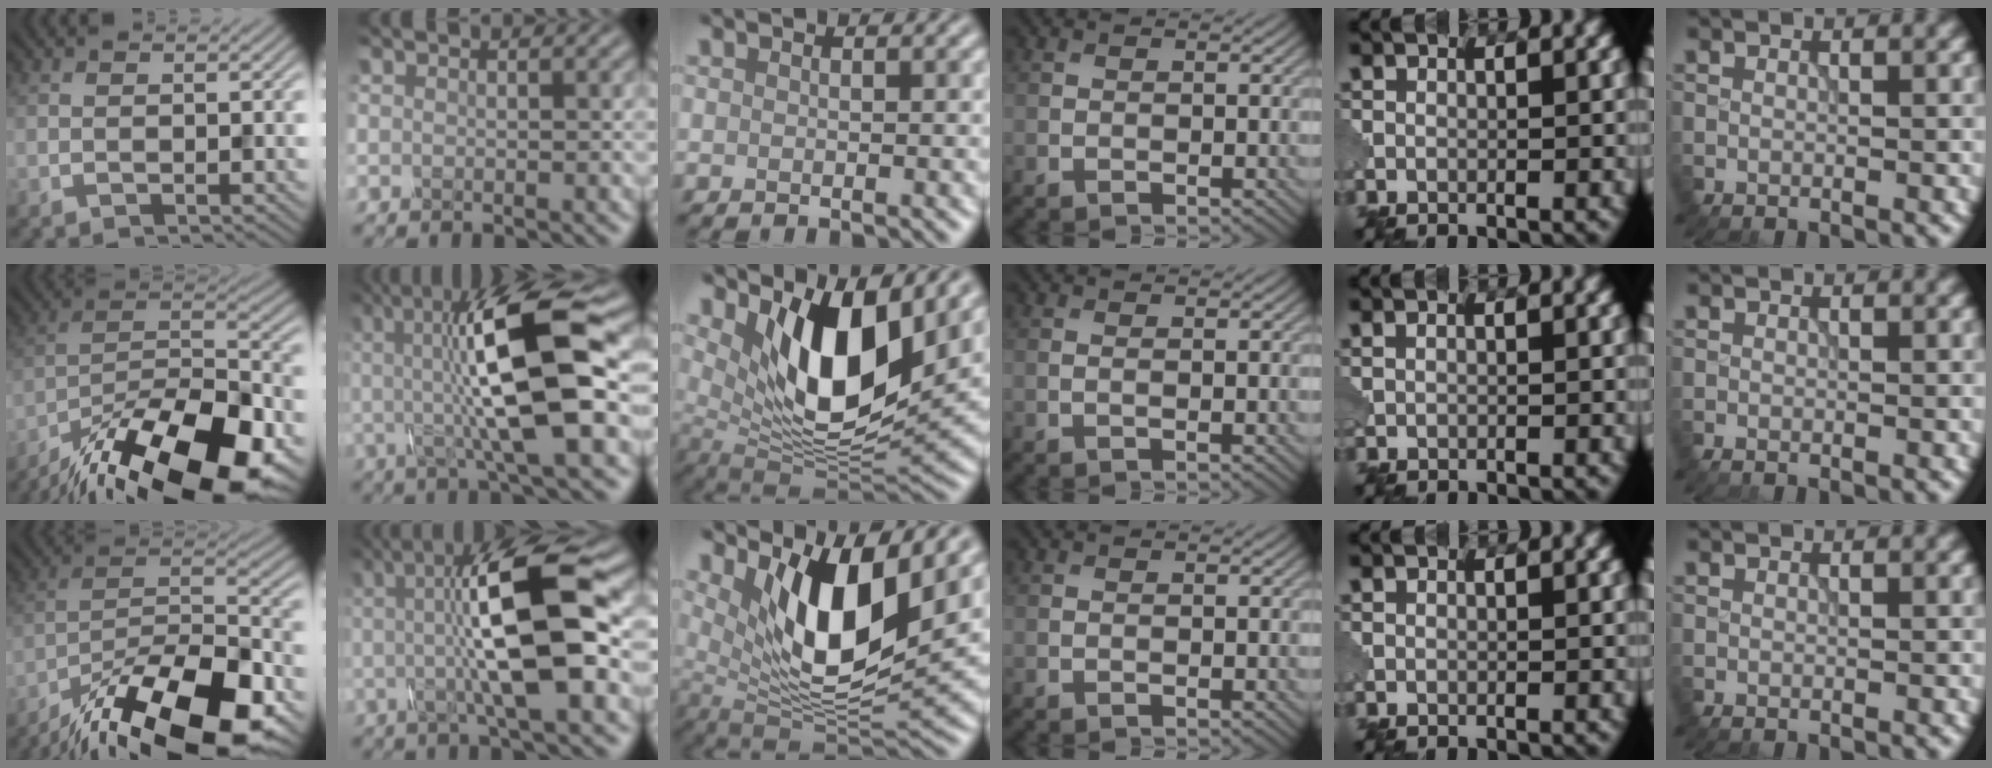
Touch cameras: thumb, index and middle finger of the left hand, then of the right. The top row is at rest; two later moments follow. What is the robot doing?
{"motion": "disassemble", "object": "glue stick"}